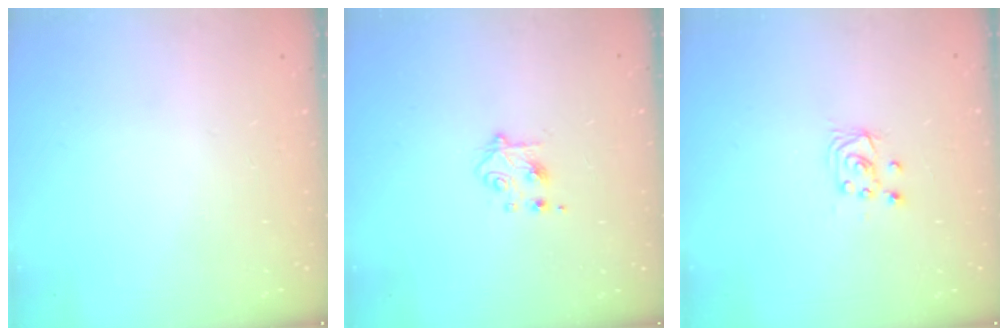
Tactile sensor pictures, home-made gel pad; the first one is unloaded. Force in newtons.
{"total": 4.9, "press": 4.9, "slide": 0.7}
{"total": 4.0, "press": 4.0, "slide": 0.4}